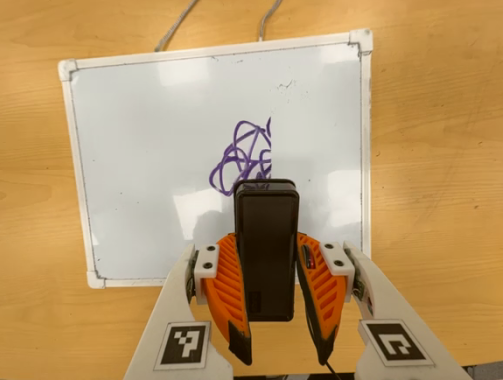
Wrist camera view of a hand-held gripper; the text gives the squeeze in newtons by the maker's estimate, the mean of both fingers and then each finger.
{"total": 8.4, "left": 5.9, "right": 10.9}